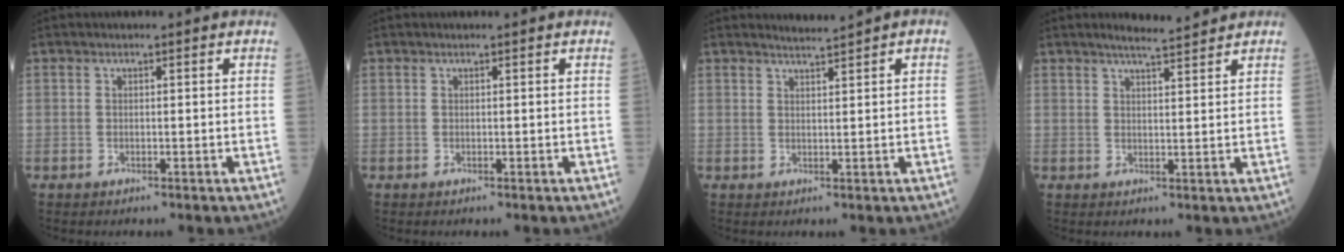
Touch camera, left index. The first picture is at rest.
{"total": 0.0}
{"total": 1.6, "force": [1.5, -0.5, 0.3], "torque": [-0.003, -0.001, 0.027]}
{"total": 4.6, "force": [4.2, 0.2, 1.8], "torque": [-0.033, 0.009, 0.064]}